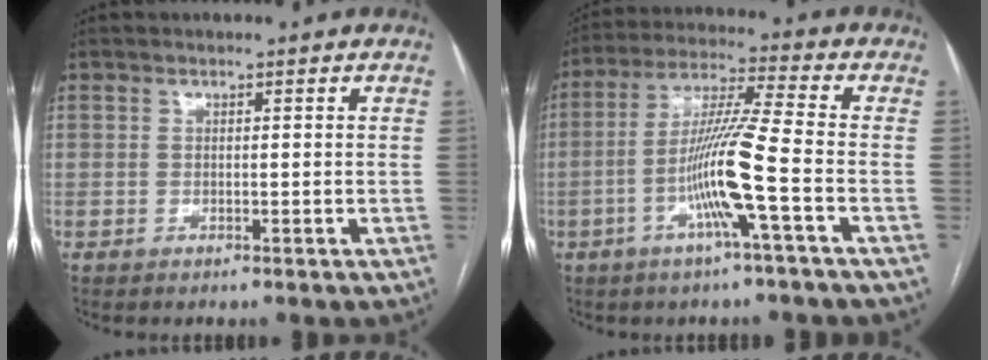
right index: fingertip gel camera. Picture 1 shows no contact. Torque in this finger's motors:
{"motor_torque": [2.02, -0.12, 1.04, 0.21]}